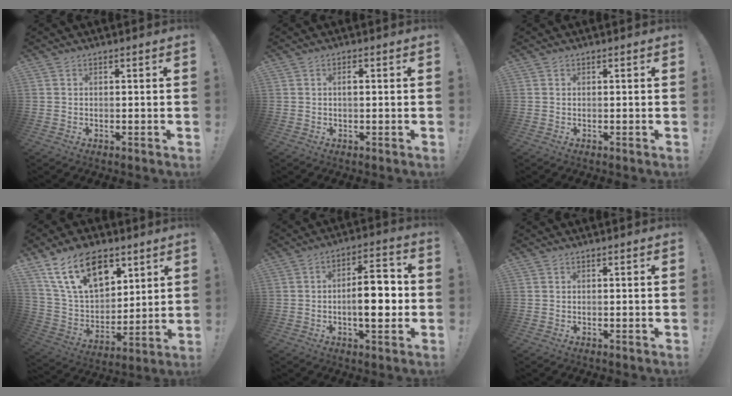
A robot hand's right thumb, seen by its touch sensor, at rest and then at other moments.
{"total": 1.2, "force": [0.1, 0.6, 1.1], "torque": [-0.020, 0.002, 0.000]}
{"total": 0.0}
{"total": 19.3, "force": [10.6, 11.3, 11.5], "torque": [-0.213, -0.053, 0.194]}
{"total": 12.1, "force": [-1.7, 4.7, 11.1], "torque": [-0.159, 0.009, -0.035]}
{"total": 0.0}